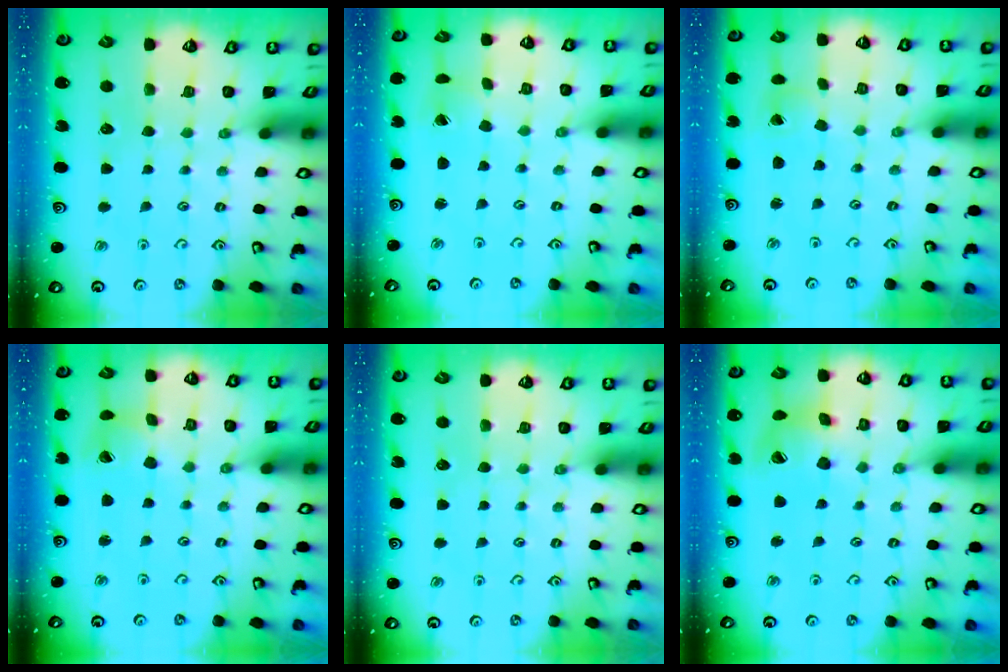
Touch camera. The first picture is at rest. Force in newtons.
{"total": 1.7, "press": 1.7, "slide": 0.1}
{"total": 1.0, "press": 1.0, "slide": 0.0}
{"total": 5.1, "press": 5.1, "slide": 0.7}
{"total": 0.0}
{"total": 11.9, "press": 11.8, "slide": 1.5}